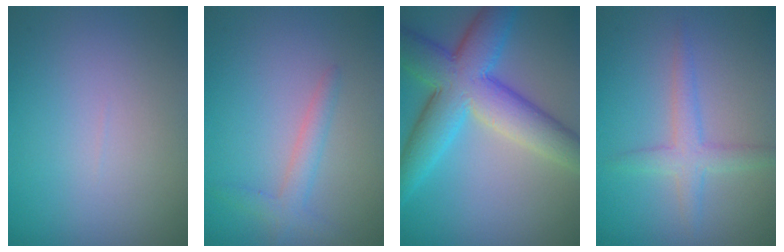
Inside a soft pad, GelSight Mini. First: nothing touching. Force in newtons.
{"total": 2.0, "press": 2.0, "slide": 0.1}
{"total": 9.5, "press": 9.5, "slide": 0.2}
{"total": 2.7, "press": 2.7, "slide": 0.1}